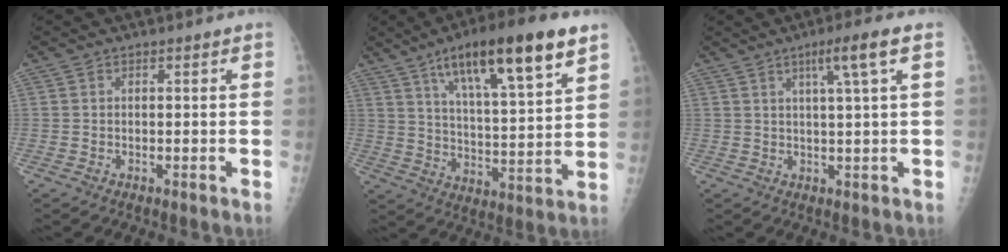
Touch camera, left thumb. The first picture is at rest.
{"total": 19.0, "force": [10.9, 4.2, 15.0], "torque": [-0.222, -0.039, 0.182]}
{"total": 5.6, "force": [2.4, -0.8, 5.0], "torque": [-0.089, -0.002, 0.042]}